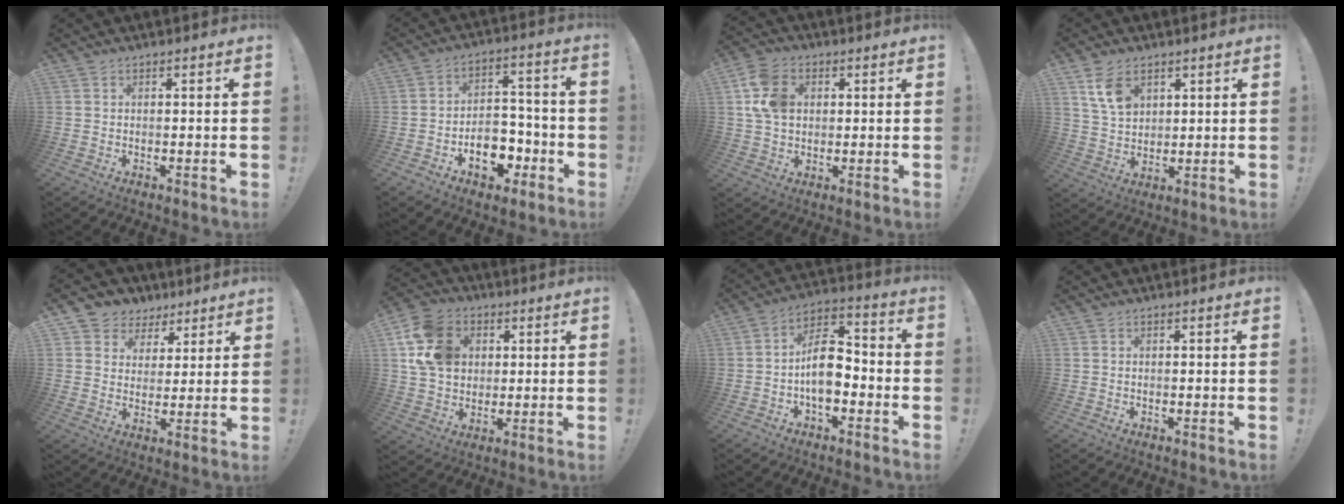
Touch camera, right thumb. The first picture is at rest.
{"total": 11.9, "force": [-5.3, 8.2, 6.7], "torque": [-0.079, 0.048, -0.082]}
{"total": 11.2, "force": [2.4, 8.5, 6.9], "torque": [-0.135, 0.010, 0.048]}
{"total": 8.5, "force": [4.4, 5.6, 4.5], "torque": [-0.074, -0.014, 0.088]}
{"total": 6.9, "force": [3.5, 5.9, 0.8], "torque": [-0.007, -0.024, 0.071]}
{"total": 15.5, "force": [3.8, 12.5, 8.2], "torque": [-0.134, -0.004, 0.080]}
{"total": 12.4, "force": [-2.9, 7.4, 9.5], "torque": [-0.157, 0.024, -0.051]}
{"total": 0.0}